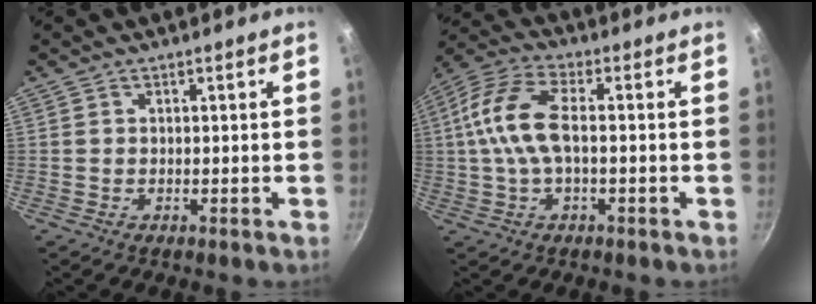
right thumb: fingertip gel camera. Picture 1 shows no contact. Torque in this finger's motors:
{"motor_torque": [0.64, 0.55, 1.89, -0.87, 0.66]}